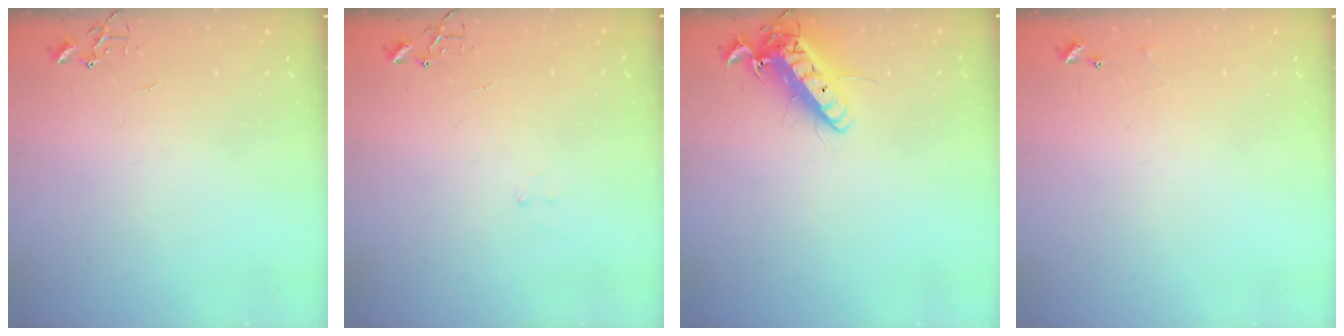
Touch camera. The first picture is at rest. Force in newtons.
{"total": 7.0, "press": 7.0, "slide": 0.7}
{"total": 15.0, "press": 14.8, "slide": 2.4}
{"total": 6.4, "press": 6.3, "slide": 0.5}